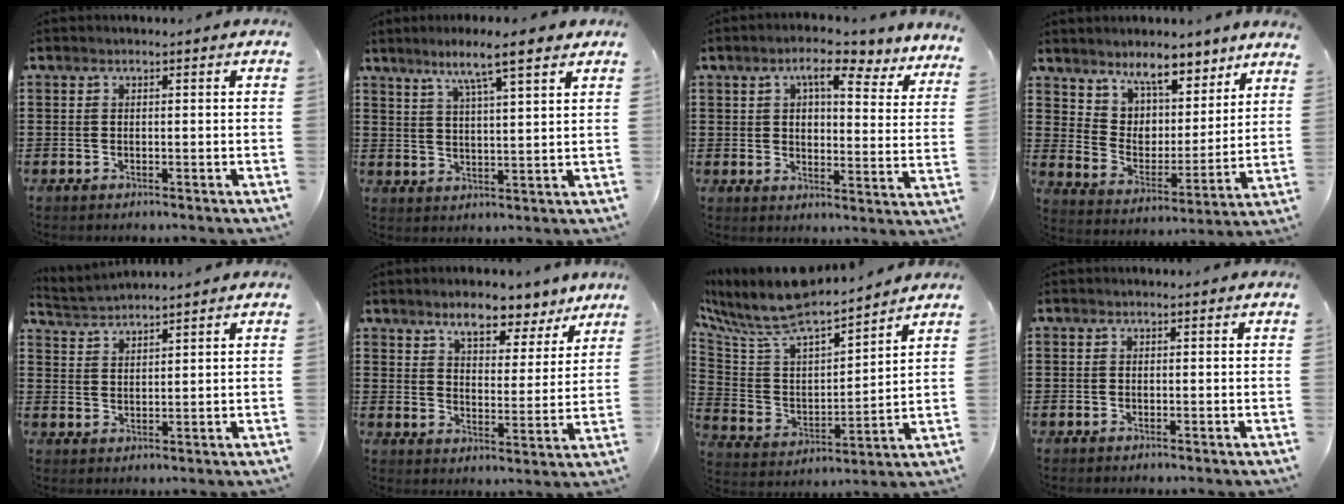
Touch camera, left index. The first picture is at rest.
{"total": 6.7, "force": [5.1, 0.0, 4.4], "torque": [-0.092, -0.014, 0.083]}
{"total": 6.9, "force": [5.0, 1.9, 4.4], "torque": [-0.074, -0.024, 0.075]}
{"total": 6.6, "force": [6.0, 2.8, 0.2], "torque": [-0.039, -0.050, 0.109]}
{"total": 2.4, "force": [2.4, -0.1, -0.2], "torque": [-0.005, -0.005, 0.044]}
{"total": 6.5, "force": [5.8, 1.7, 2.5], "torque": [-0.047, -0.027, 0.097]}
{"total": 8.0, "force": [7.5, 1.4, 2.6], "torque": [-0.091, -0.062, 0.123]}
{"total": 0.0}